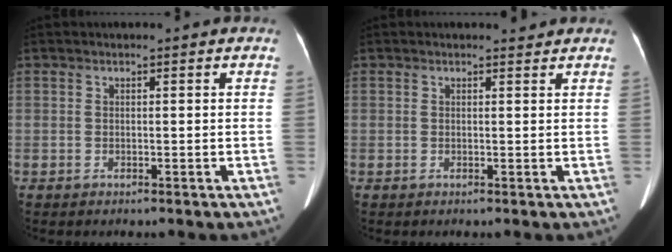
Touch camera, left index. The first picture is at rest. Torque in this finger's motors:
{"motor_torque": [0.00, -0.24, 0.01, 0.01]}